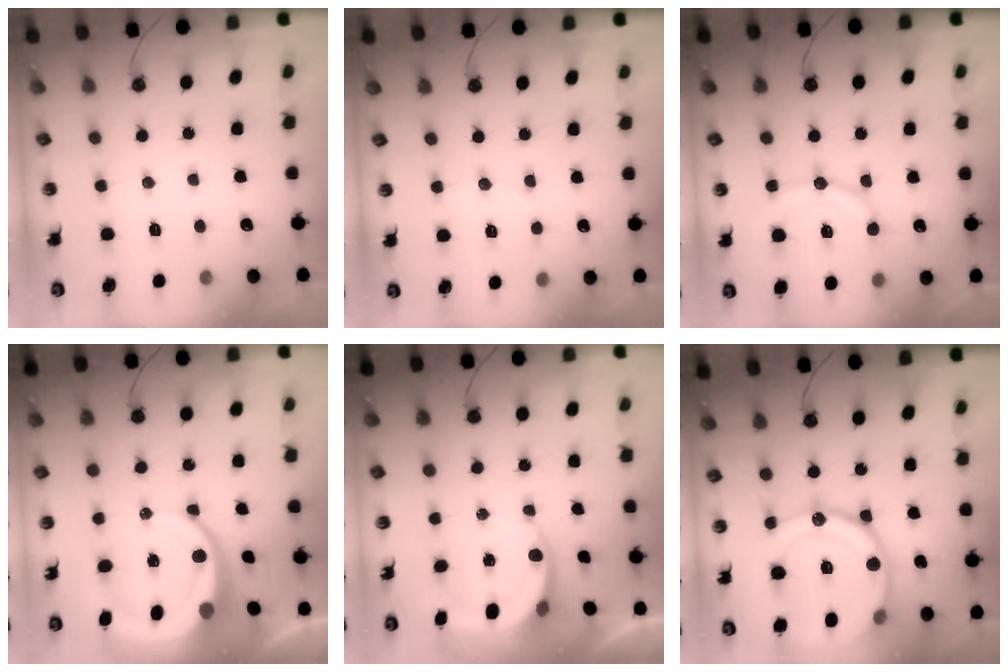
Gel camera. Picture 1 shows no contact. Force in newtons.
{"total": 4.8, "press": 4.8, "slide": 0.5}
{"total": 13.3, "press": 13.1, "slide": 2.5}
{"total": 11.0, "press": 10.9, "slide": 1.4}
{"total": 4.7, "press": 4.6, "slide": 0.6}
{"total": 20.8, "press": 20.7, "slide": 2.5}